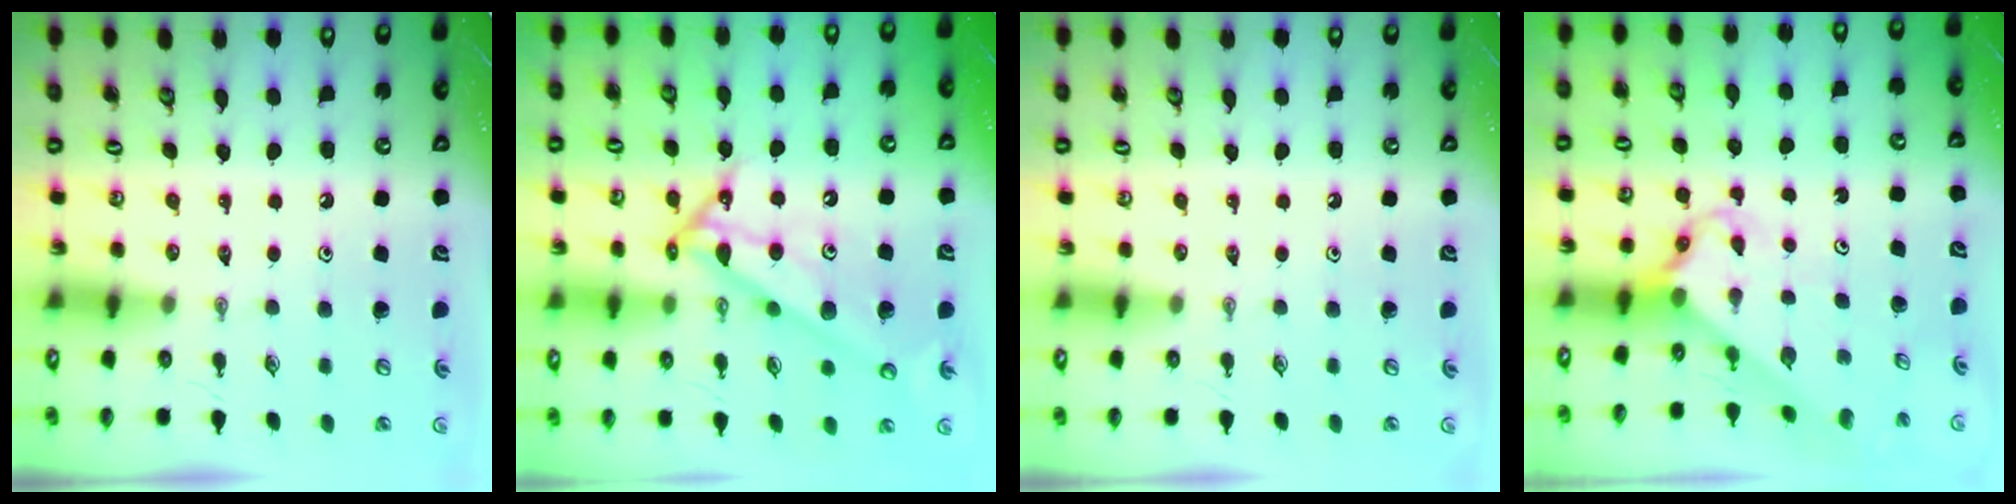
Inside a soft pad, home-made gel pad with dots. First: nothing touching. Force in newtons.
{"total": 10.7, "press": 10.7, "slide": 0.5}
{"total": 0.0}
{"total": 2.5, "press": 2.5, "slide": 0.2}